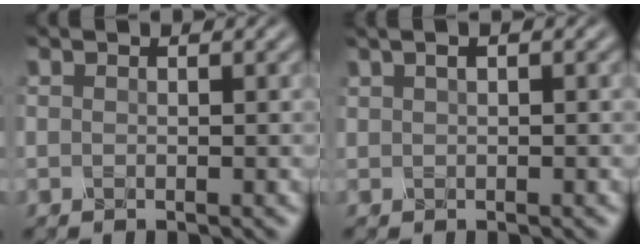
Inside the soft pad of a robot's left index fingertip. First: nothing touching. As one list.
[{"total": 1.2, "force": [0.4, 0.5, 1.0], "torque": [-0.017, 0.003, 0.011]}]